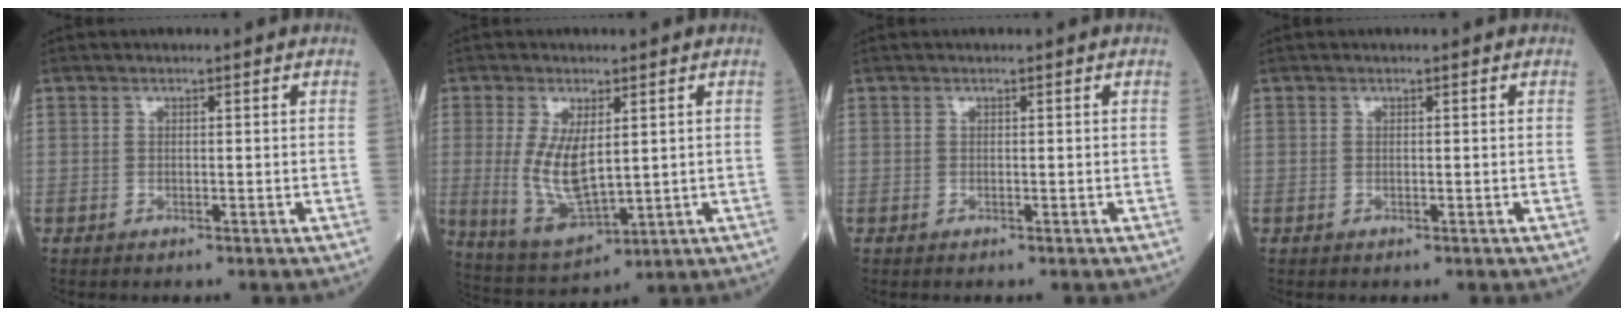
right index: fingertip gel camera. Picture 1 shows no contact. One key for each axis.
{"total": 9.4, "fx": 0.8, "fy": 3.4, "fz": 8.7, "tx": -0.175, "ty": -0.012, "tz": 0.030}
{"total": 0.0}
{"total": 0.0}